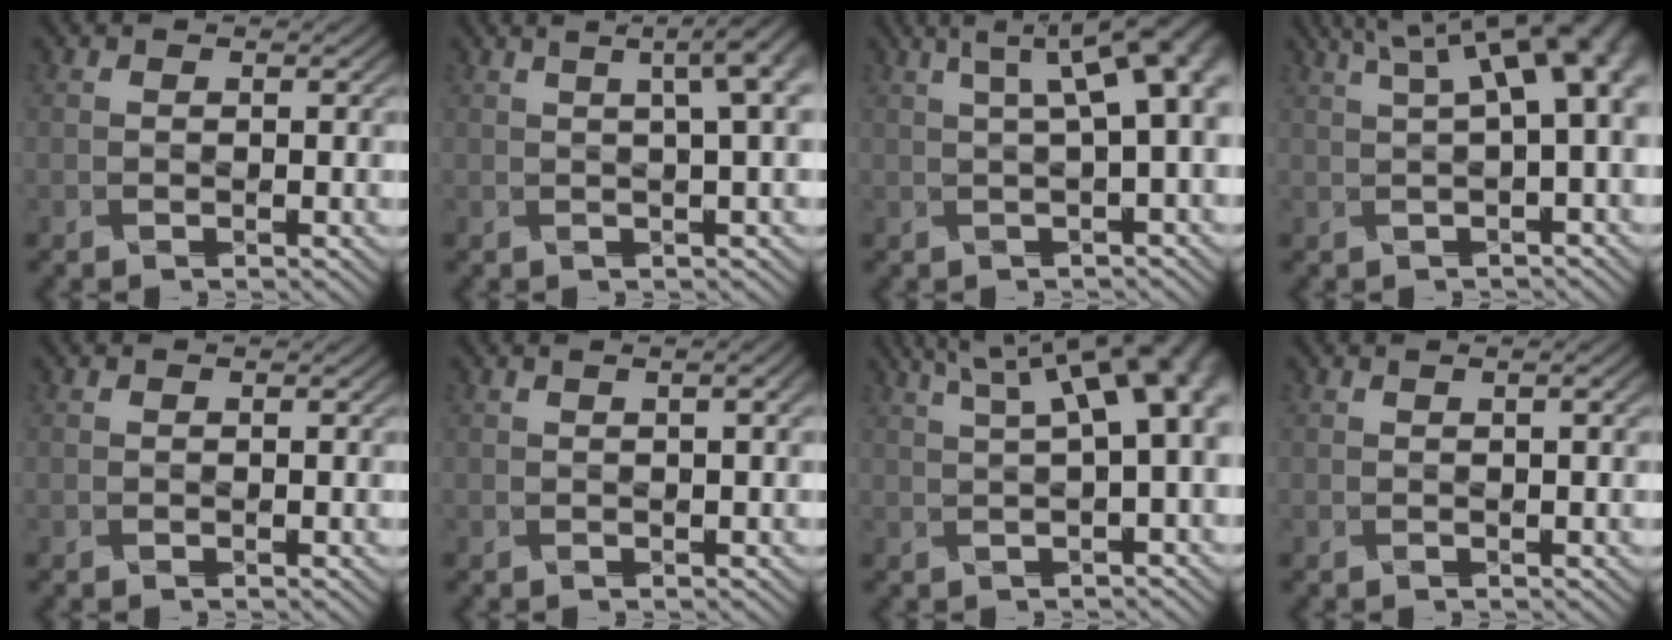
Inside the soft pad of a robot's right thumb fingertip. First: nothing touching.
{"total": 6.5, "force": [2.0, 1.8, 5.9], "torque": [-0.061, 0.033, 0.020]}
{"total": 9.3, "force": [2.2, 2.9, 8.6], "torque": [-0.100, 0.030, 0.029]}
{"total": 11.3, "force": [3.8, 3.8, 9.9], "torque": [-0.124, 0.040, 0.052]}
{"total": 0.0}
{"total": 2.1, "force": [0.5, 0.5, 1.9], "torque": [-0.026, 0.006, 0.004]}
{"total": 12.5, "force": [4.5, 4.5, 10.8], "torque": [-0.139, 0.052, 0.052]}
{"total": 1.5, "force": [0.4, 0.3, 1.4], "torque": [-0.023, 0.006, 0.002]}